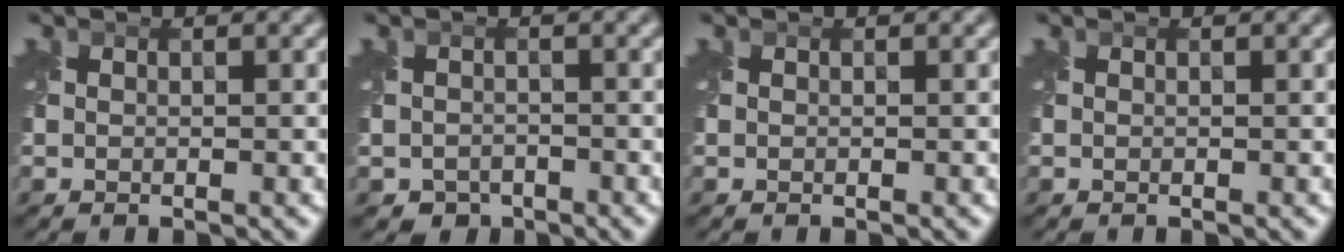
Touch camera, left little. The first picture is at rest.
{"total": 2.0, "force": [-1.4, 1.3, 0.3], "torque": [-0.001, -0.009, -0.029]}
{"total": 0.0}
{"total": 0.0}